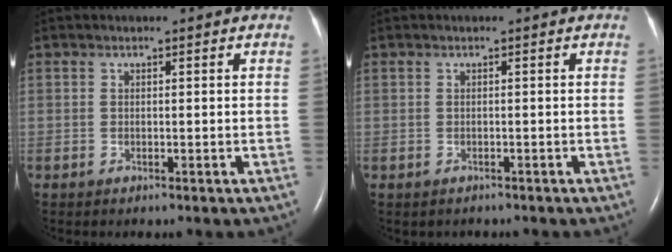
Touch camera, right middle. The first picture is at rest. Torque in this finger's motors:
{"motor_torque": [-0.20, 0.01, -0.05, 0.00]}